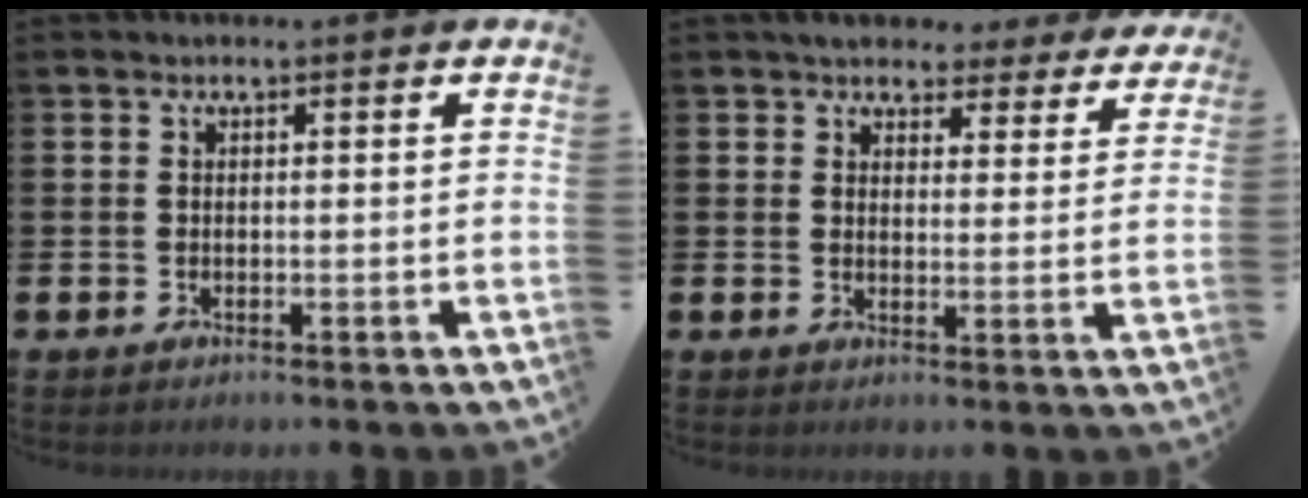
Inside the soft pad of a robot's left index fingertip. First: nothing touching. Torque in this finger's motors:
{"motor_torque": [0.37, -0.33, 0.77, 0.13]}